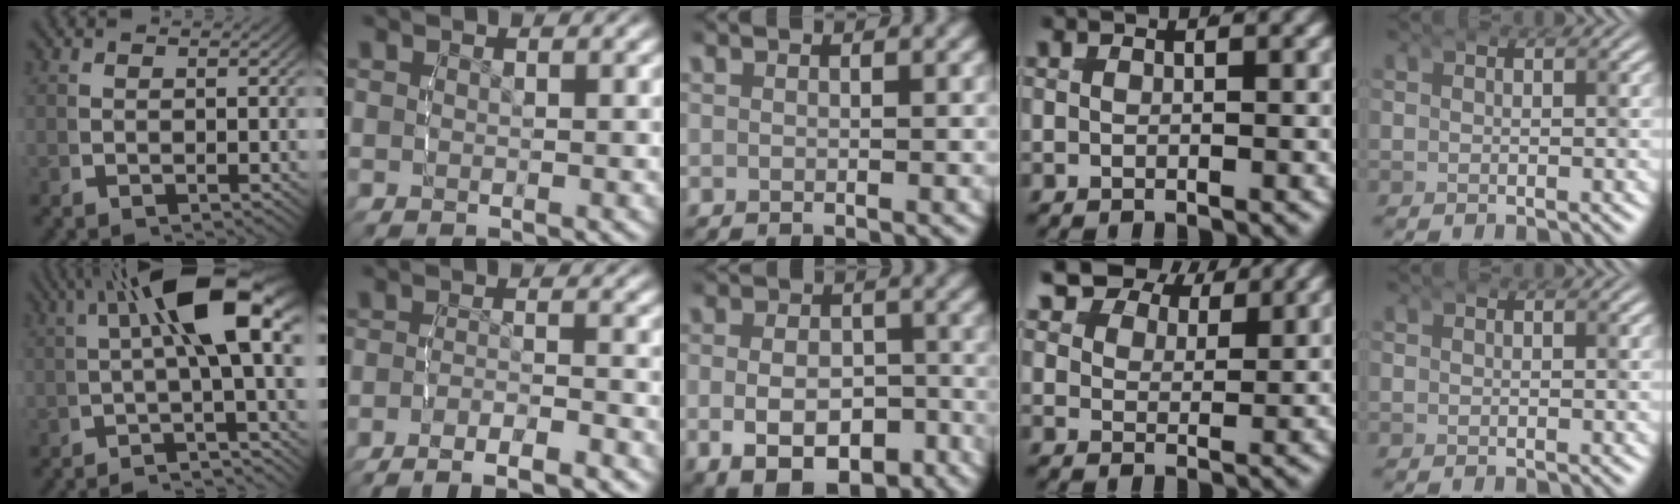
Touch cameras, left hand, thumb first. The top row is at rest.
{"thumb": {"total": 11.8, "force": [0.4, 4.3, 11.0], "torque": [-0.157, 0.007, 0.002]}, "index": {"total": 6.8, "force": [-6.0, 2.1, 2.4], "torque": [-0.041, -0.015, -0.097]}, "middle": {"total": 7.7, "force": [-4.0, 4.9, 4.4], "torque": [-0.064, -0.028, -0.055]}, "ring": {"total": 8.3, "force": [5.2, 5.1, 4.0], "torque": [-0.063, 0.009, 0.071]}}